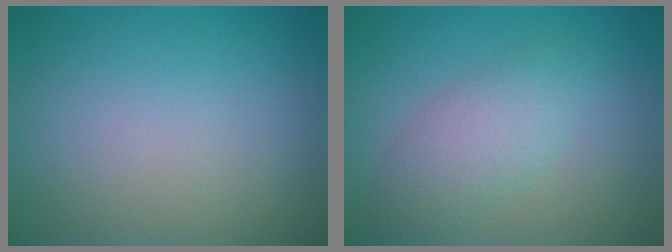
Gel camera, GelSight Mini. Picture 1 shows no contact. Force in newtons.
{"total": 3.6, "press": 3.6, "slide": 0.2}